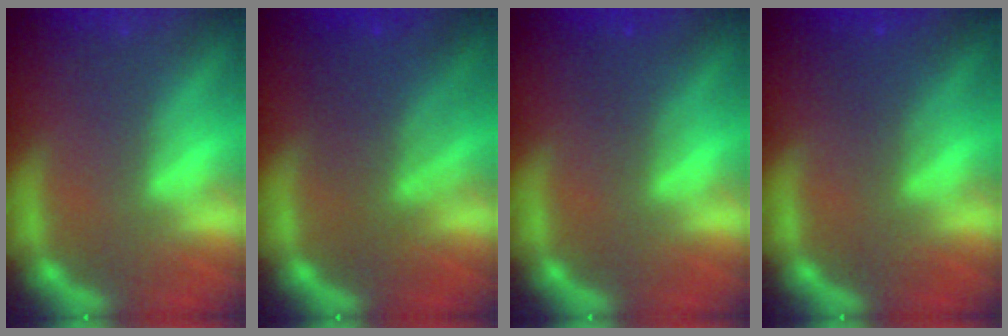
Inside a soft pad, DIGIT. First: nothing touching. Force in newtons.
{"total": 5.5}
{"total": 1.9}
{"total": 2.4}